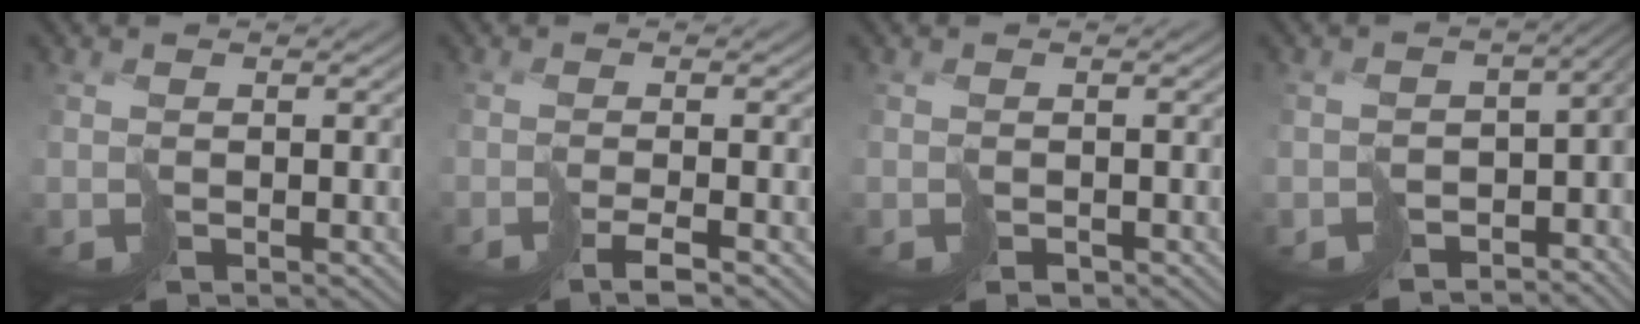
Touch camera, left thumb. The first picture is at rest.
{"total": 2.7, "force": [-1.6, -0.4, 2.1], "torque": [-0.023, 0.004, -0.028]}
{"total": 1.1, "force": [-0.8, 0.8, 0.3], "torque": [0.000, -0.002, -0.013]}
{"total": 7.3, "force": [-4.5, 4.6, 3.5], "torque": [-0.049, -0.038, -0.056]}